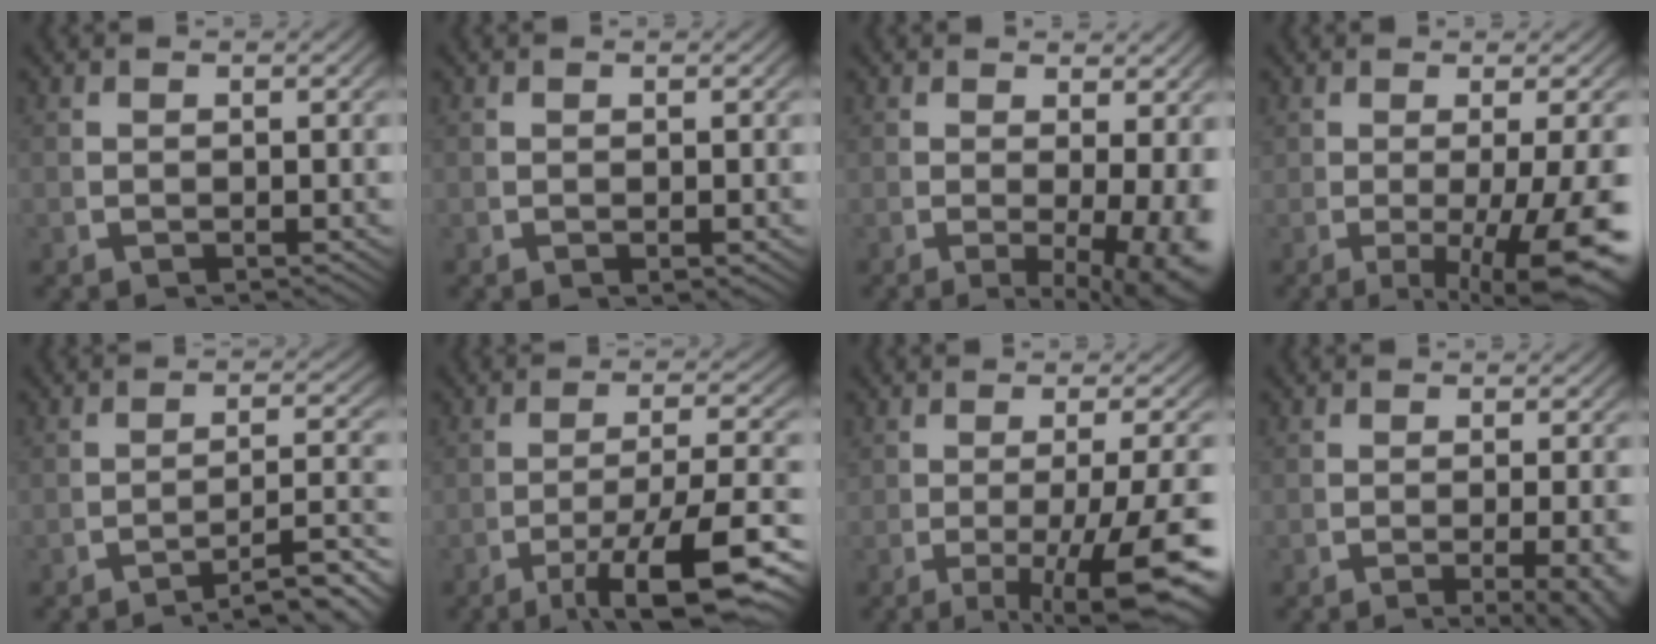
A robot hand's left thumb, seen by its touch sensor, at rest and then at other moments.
{"total": 0.7, "force": [0.1, 0.3, 0.6], "torque": [-0.011, -0.001, 0.003]}
{"total": 5.9, "force": [-1.2, 2.4, 5.2], "torque": [-0.069, -0.028, -0.011]}
{"total": 7.9, "force": [-2.0, 2.9, 7.1], "torque": [-0.115, -0.027, -0.014]}
{"total": 6.0, "force": [-4.1, 1.7, 4.1], "torque": [-0.055, -0.012, -0.057]}
{"total": 9.1, "force": [-3.8, 3.7, 7.3], "torque": [-0.119, -0.029, -0.039]}
{"total": 9.1, "force": [-2.8, 3.8, 7.8], "torque": [-0.128, -0.029, -0.024]}
{"total": 4.6, "force": [-2.0, 1.3, 3.9], "torque": [-0.056, -0.013, -0.024]}